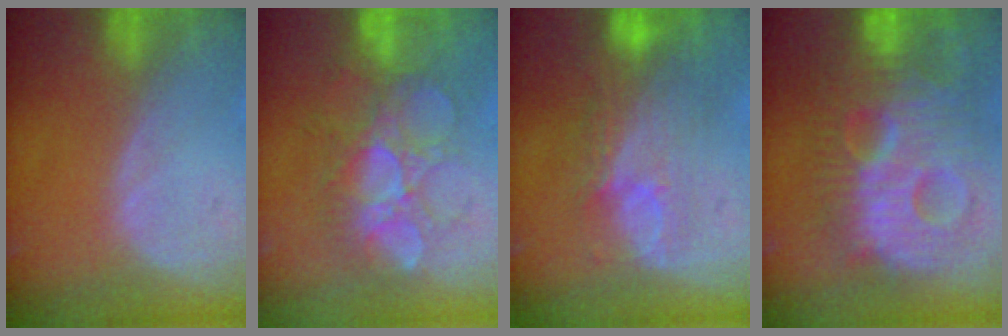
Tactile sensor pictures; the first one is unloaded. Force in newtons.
{"total": 8.8, "press": 8.7, "slide": 1.5}
{"total": 9.5, "press": 8.3, "slide": 4.6}
{"total": 13.7, "press": 13.7, "slide": 1.1}